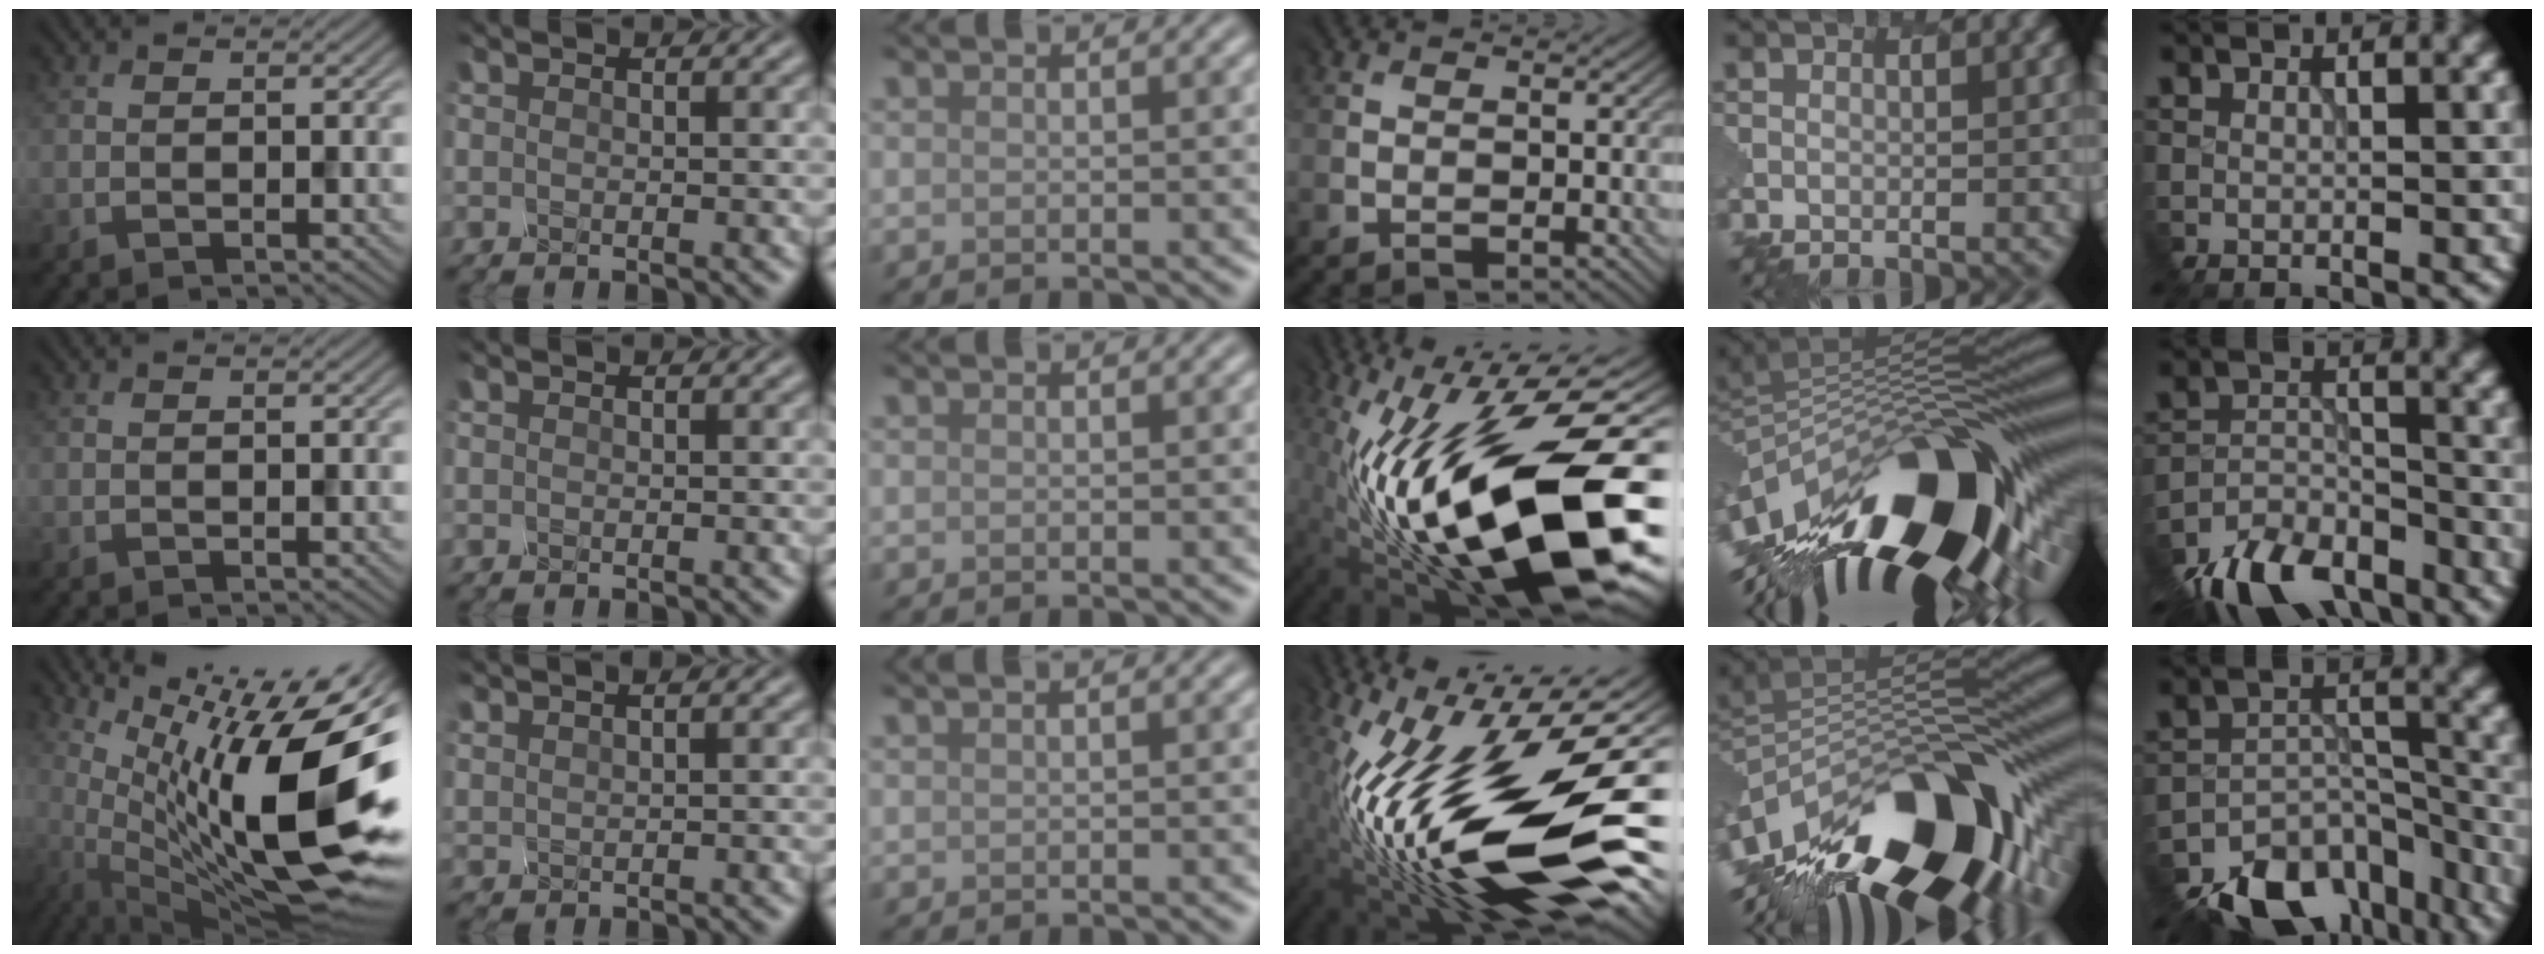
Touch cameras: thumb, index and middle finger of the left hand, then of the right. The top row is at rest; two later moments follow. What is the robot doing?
{"motion": "disassemble", "object": "battery cover"}